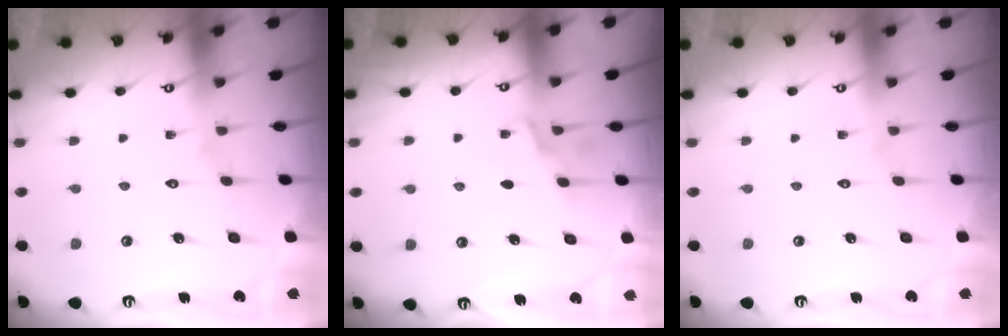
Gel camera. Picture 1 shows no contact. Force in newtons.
{"total": 5.5, "press": 5.2, "slide": 1.7}
{"total": 0.0}